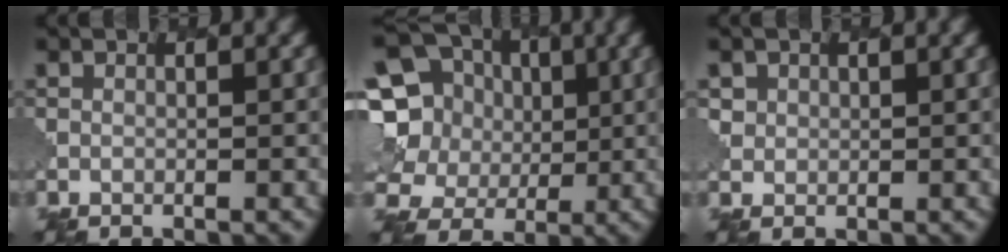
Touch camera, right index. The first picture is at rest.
{"total": 13.9, "force": [3.1, 12.4, 5.5], "torque": [-0.166, 0.033, 0.035]}
{"total": 1.5, "force": [0.8, 1.3, -0.3], "torque": [0.002, -0.004, 0.013]}